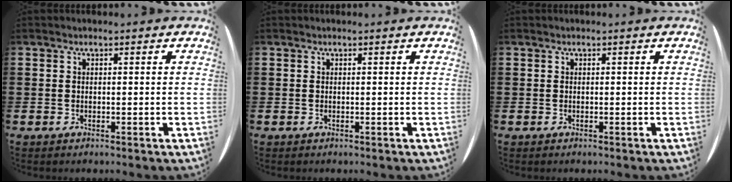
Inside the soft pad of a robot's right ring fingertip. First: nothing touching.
{"total": 0.0}
{"total": 0.0}